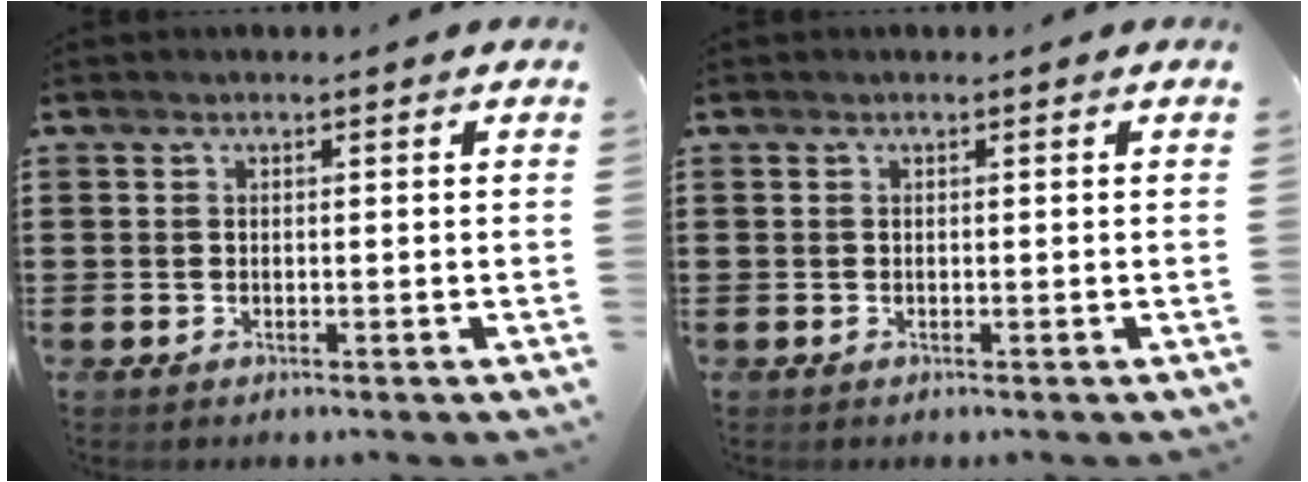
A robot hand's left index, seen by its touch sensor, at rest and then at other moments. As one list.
[{"total": 0.0}]